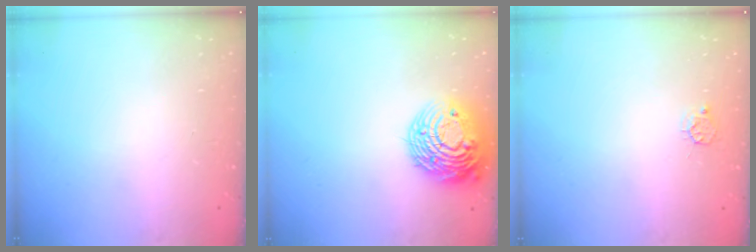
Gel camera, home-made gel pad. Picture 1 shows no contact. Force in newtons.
{"total": 14.3, "press": 14.2, "slide": 1.2}
{"total": 3.7, "press": 3.7, "slide": 0.3}